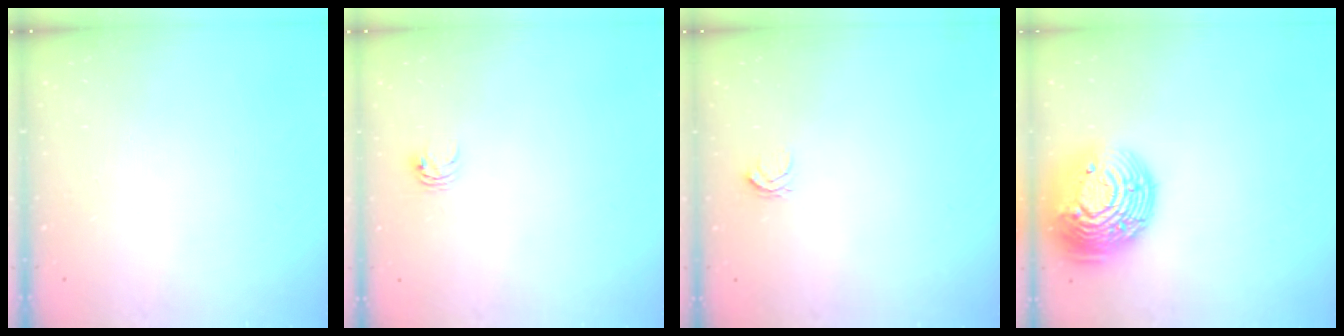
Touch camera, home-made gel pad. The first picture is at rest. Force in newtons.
{"total": 3.1, "press": 3.1, "slide": 0.4}
{"total": 2.6, "press": 2.6, "slide": 0.2}
{"total": 19.9, "press": 19.9, "slide": 1.2}